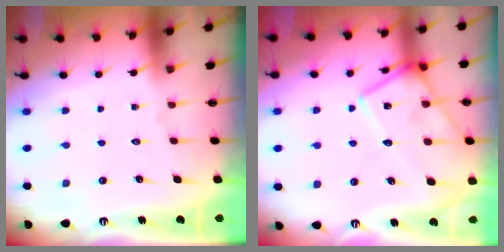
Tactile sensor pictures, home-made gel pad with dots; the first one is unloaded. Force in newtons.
{"total": 16.3, "press": 16.2, "slide": 1.4}